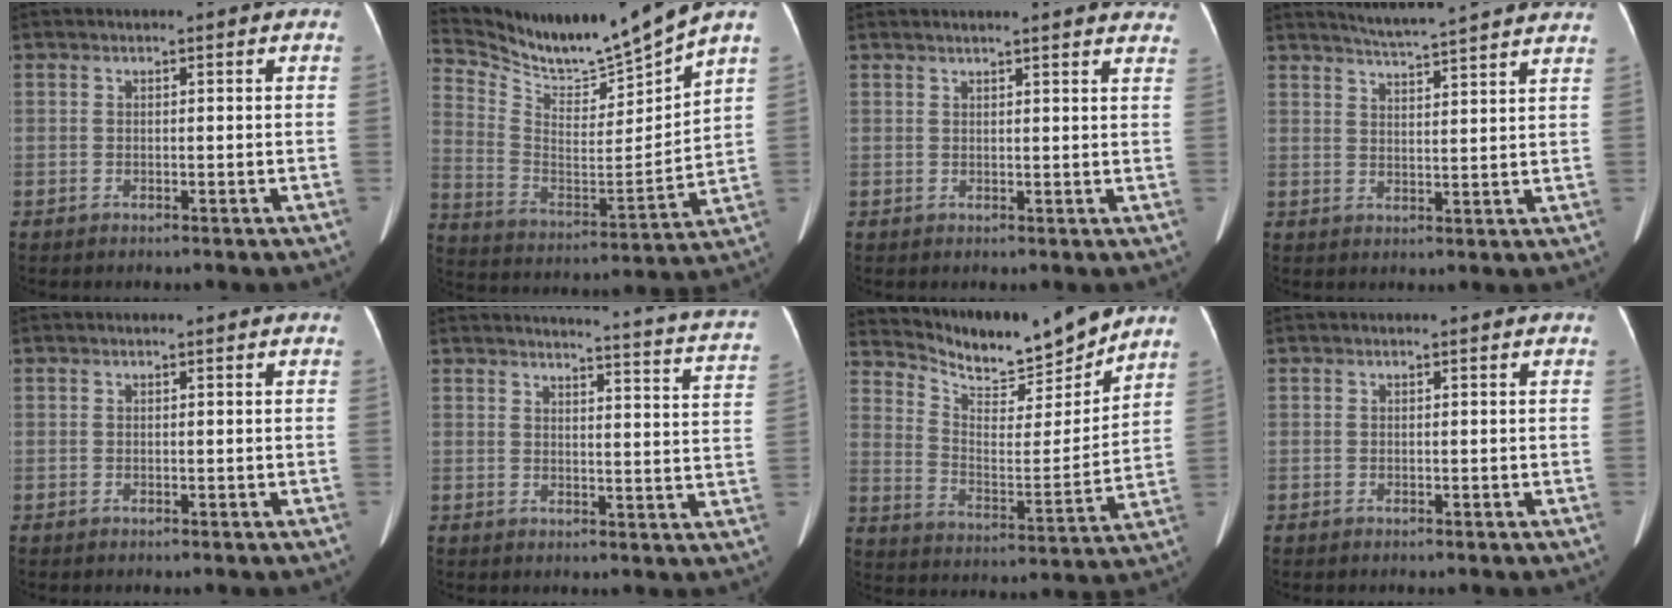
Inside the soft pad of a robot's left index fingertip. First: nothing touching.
{"total": 13.2, "force": [12.4, -2.0, 4.1], "torque": [-0.092, -0.040, 0.236]}
{"total": 14.5, "force": [13.6, 1.0, 4.9], "torque": [-0.052, -0.012, 0.150]}
{"total": 14.3, "force": [13.3, -0.5, 5.1], "torque": [-0.088, -0.015, 0.168]}
{"total": 0.0}
{"total": 16.2, "force": [15.1, -0.2, 5.9], "torque": [-0.070, -0.080, 0.149]}
{"total": 14.1, "force": [13.6, 1.5, 3.6], "torque": [-0.078, -0.018, 0.224]}
{"total": 0.0}